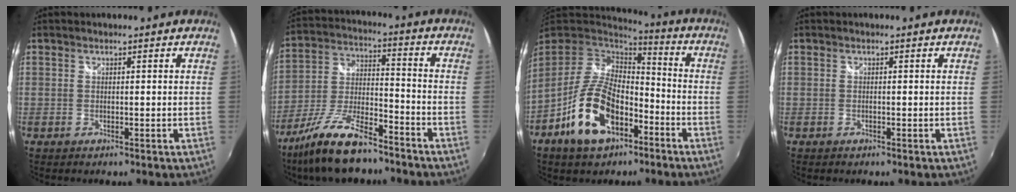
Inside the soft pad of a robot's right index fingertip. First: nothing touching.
{"total": 15.8, "force": [-11.7, 4.4, 9.6], "torque": [-0.207, -0.018, -0.214]}
{"total": 15.9, "force": [-7.6, 8.7, 10.9], "torque": [-0.227, -0.001, -0.129]}
{"total": 0.0}